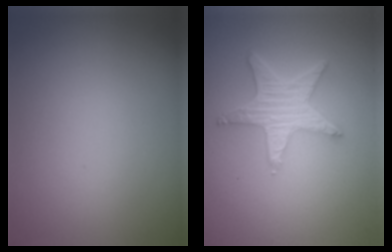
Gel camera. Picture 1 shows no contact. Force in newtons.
{"total": 5.1, "press": 4.1, "slide": 3.1}